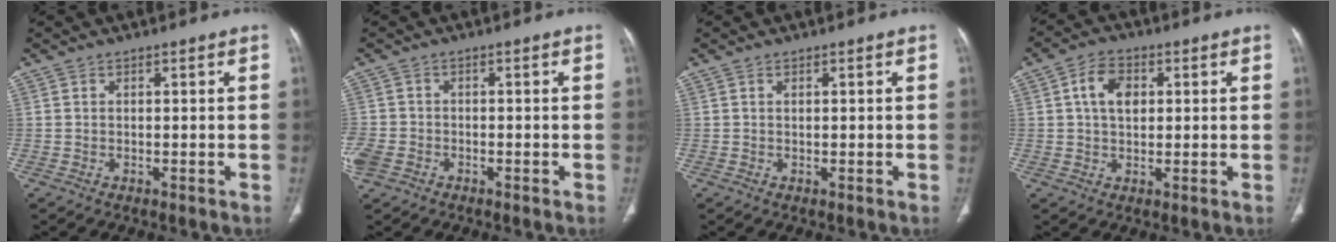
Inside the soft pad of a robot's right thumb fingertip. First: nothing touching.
{"total": 5.1, "force": [-2.2, 3.9, 2.4], "torque": [-0.066, 0.011, -0.039]}
{"total": 0.7, "force": [0.3, 0.3, 0.5], "torque": [-0.008, 0.003, 0.007]}
{"total": 6.8, "force": [1.7, 4.6, 4.7], "torque": [-0.067, 0.007, 0.026]}